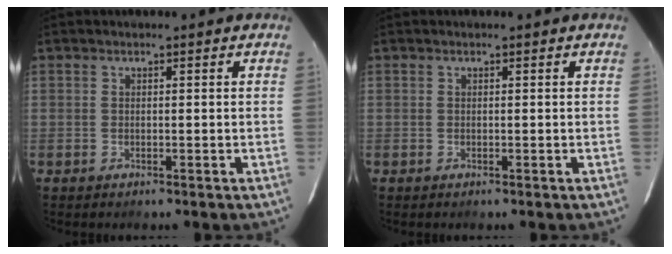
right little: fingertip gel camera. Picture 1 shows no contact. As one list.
[{"total": 0.0}]